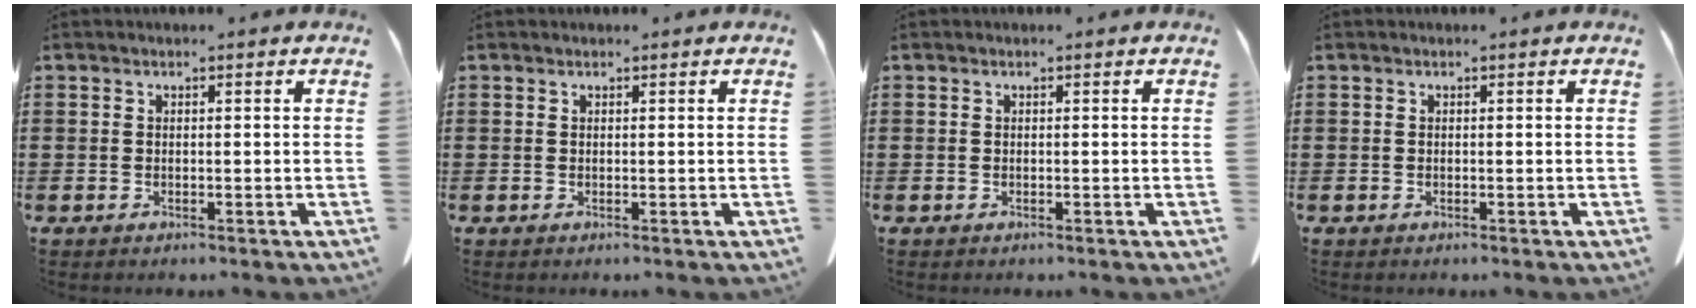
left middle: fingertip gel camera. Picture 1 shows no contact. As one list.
[{"total": 0.0}, {"total": 0.0}, {"total": 0.0}]